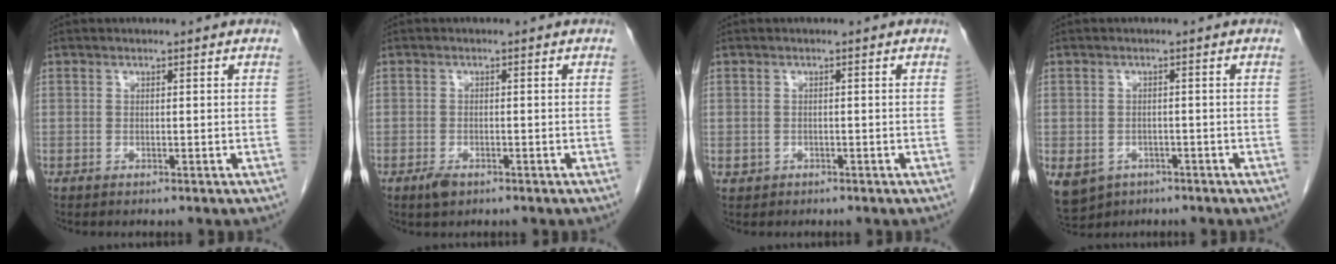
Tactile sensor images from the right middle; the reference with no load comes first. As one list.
[{"total": 2.0, "force": [-1.3, 0.9, 1.3], "torque": [-0.028, -0.001, -0.019]}, {"total": 1.0, "force": [-0.4, 0.9, 0.1], "torque": [-0.002, 0.004, -0.003]}, {"total": 10.1, "force": [-5.3, 7.9, 3.4], "torque": [-0.100, -0.007, -0.070]}]